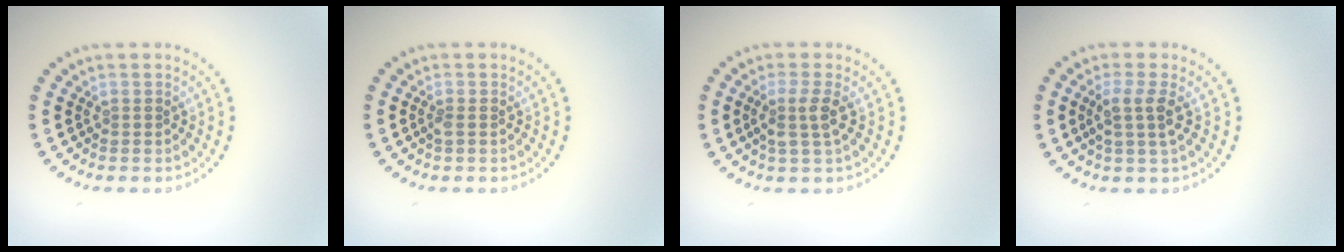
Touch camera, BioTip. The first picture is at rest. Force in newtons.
{"total": 0.6, "press": 0.6, "slide": 0.2}
{"total": 2.2, "press": 1.9, "slide": 1.1}
{"total": 2.3, "press": 1.9, "slide": 1.3}